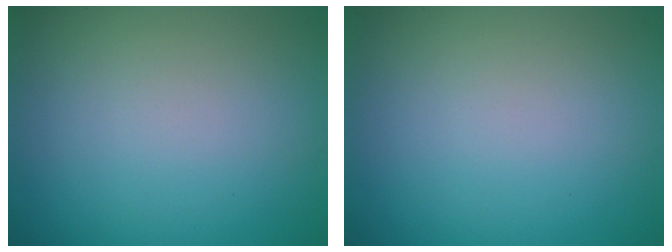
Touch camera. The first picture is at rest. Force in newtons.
{"total": 0.0}